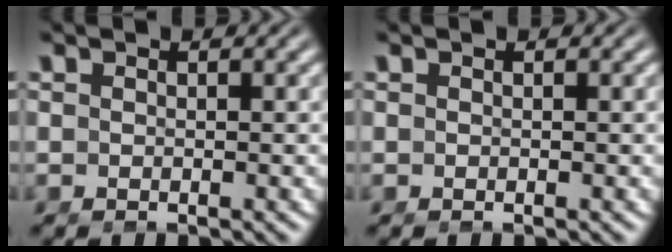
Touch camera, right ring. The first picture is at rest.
{"total": 0.0}